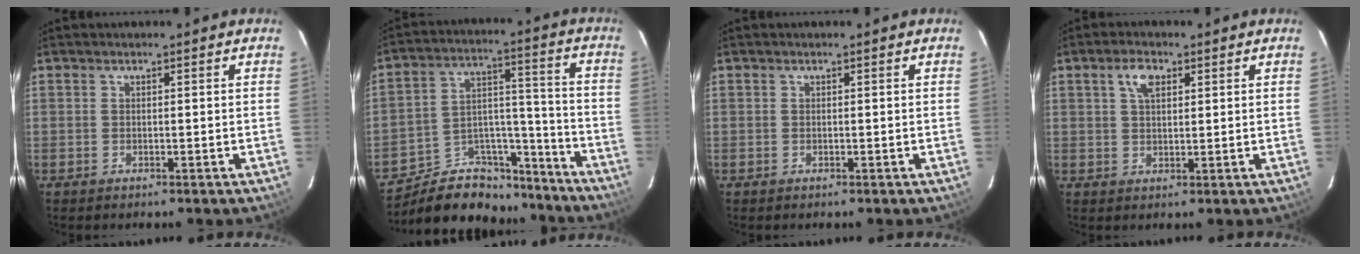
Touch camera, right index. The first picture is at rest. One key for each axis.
{"total": 17.6, "fx": -15.0, "fy": 8.3, "fz": 4.3, "tx": -0.079, "ty": 0.070, "tz": -0.222}
{"total": 0.0}
{"total": 4.1, "fx": 1.8, "fy": 2.1, "fz": 2.9, "tx": -0.054, "ty": 0.011, "tz": 0.033}